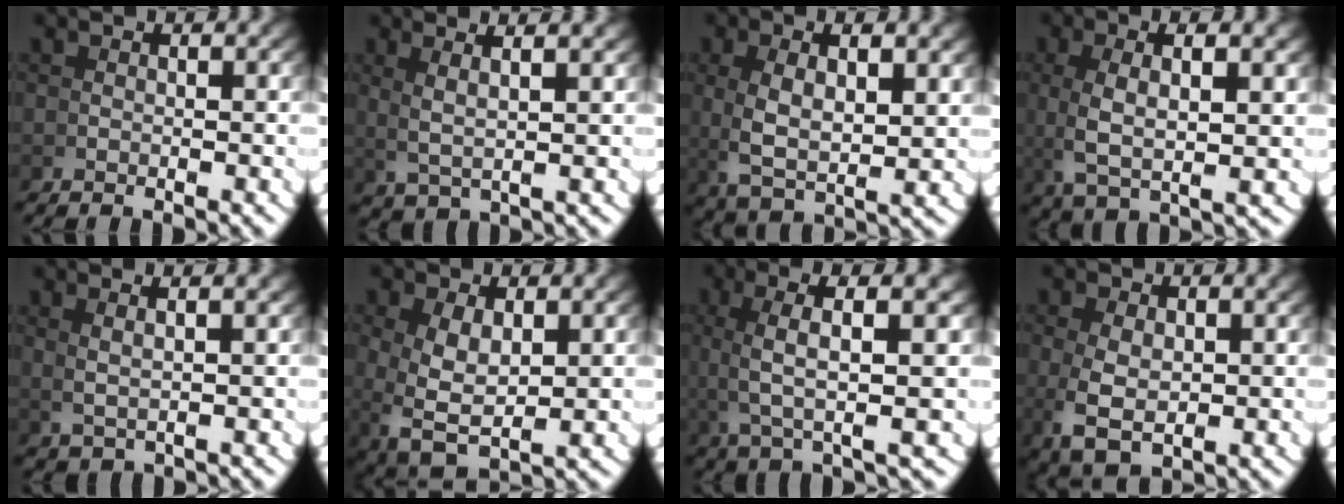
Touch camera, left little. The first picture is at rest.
{"total": 5.0, "force": [3.1, 1.1, 3.7], "torque": [-0.055, 0.018, 0.055]}
{"total": 5.1, "force": [1.3, 2.1, 4.5], "torque": [-0.104, -0.003, 0.040]}
{"total": 5.1, "force": [1.8, 1.0, 4.7], "torque": [-0.099, 0.007, 0.045]}
{"total": 2.8, "force": [2.1, -0.2, 1.8], "torque": [-0.024, 0.009, 0.045]}
{"total": 5.1, "force": [-0.7, 3.2, 3.9], "torque": [-0.101, -0.034, 0.014]}
{"total": 6.5, "force": [3.2, 0.2, 5.6], "torque": [-0.096, 0.024, 0.058]}
{"total": 4.4, "force": [-0.4, 2.8, 3.4], "torque": [-0.088, -0.024, 0.015]}